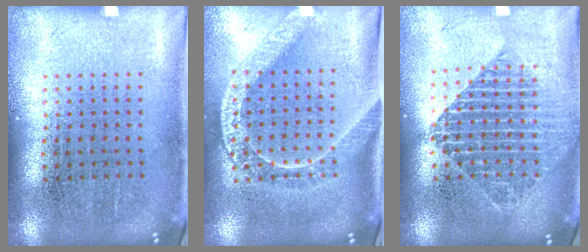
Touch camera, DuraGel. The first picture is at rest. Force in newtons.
{"total": 2.1, "press": 1.7, "slide": 1.1}
{"total": 1.8, "press": 1.6, "slide": 1.0}